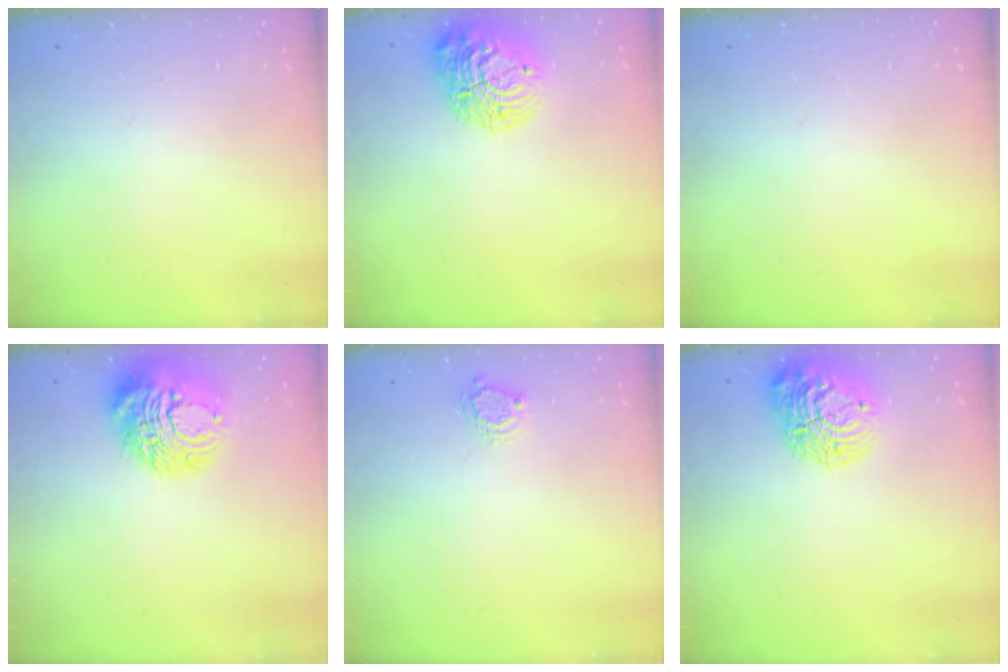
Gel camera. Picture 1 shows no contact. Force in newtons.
{"total": 15.0, "press": 14.9, "slide": 1.1}
{"total": 0.0}
{"total": 14.7, "press": 14.6, "slide": 1.5}
{"total": 5.1, "press": 5.1, "slide": 0.5}
{"total": 15.0, "press": 14.9, "slide": 1.1}